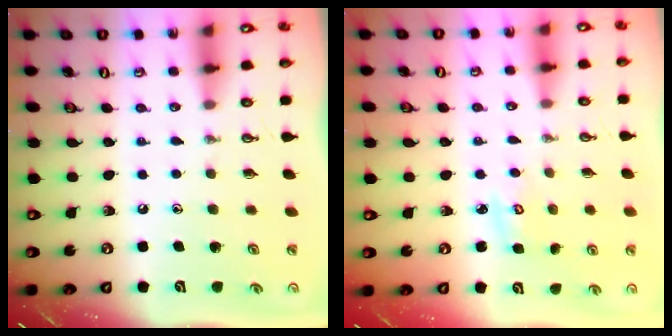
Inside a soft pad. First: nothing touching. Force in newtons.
{"total": 2.6, "press": 2.6, "slide": 0.1}